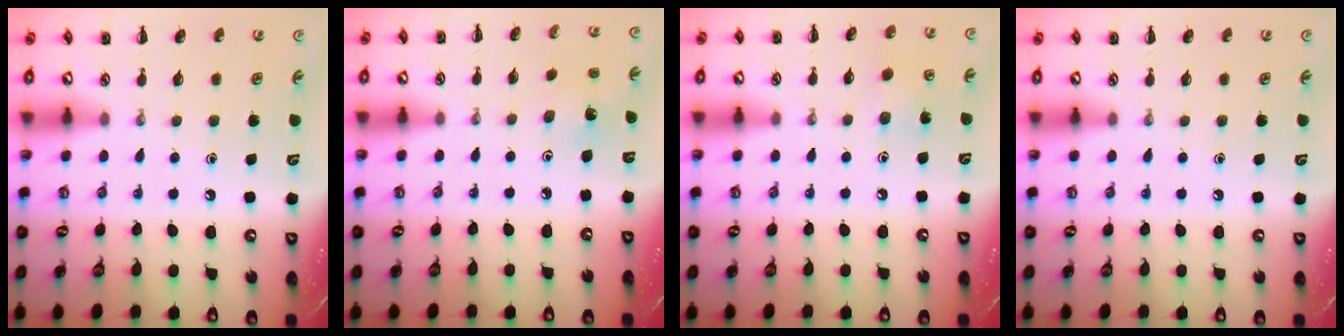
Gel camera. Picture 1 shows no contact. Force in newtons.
{"total": 1.7, "press": 1.5, "slide": 0.7}
{"total": 3.8, "press": 3.6, "slide": 1.1}
{"total": 0.0}